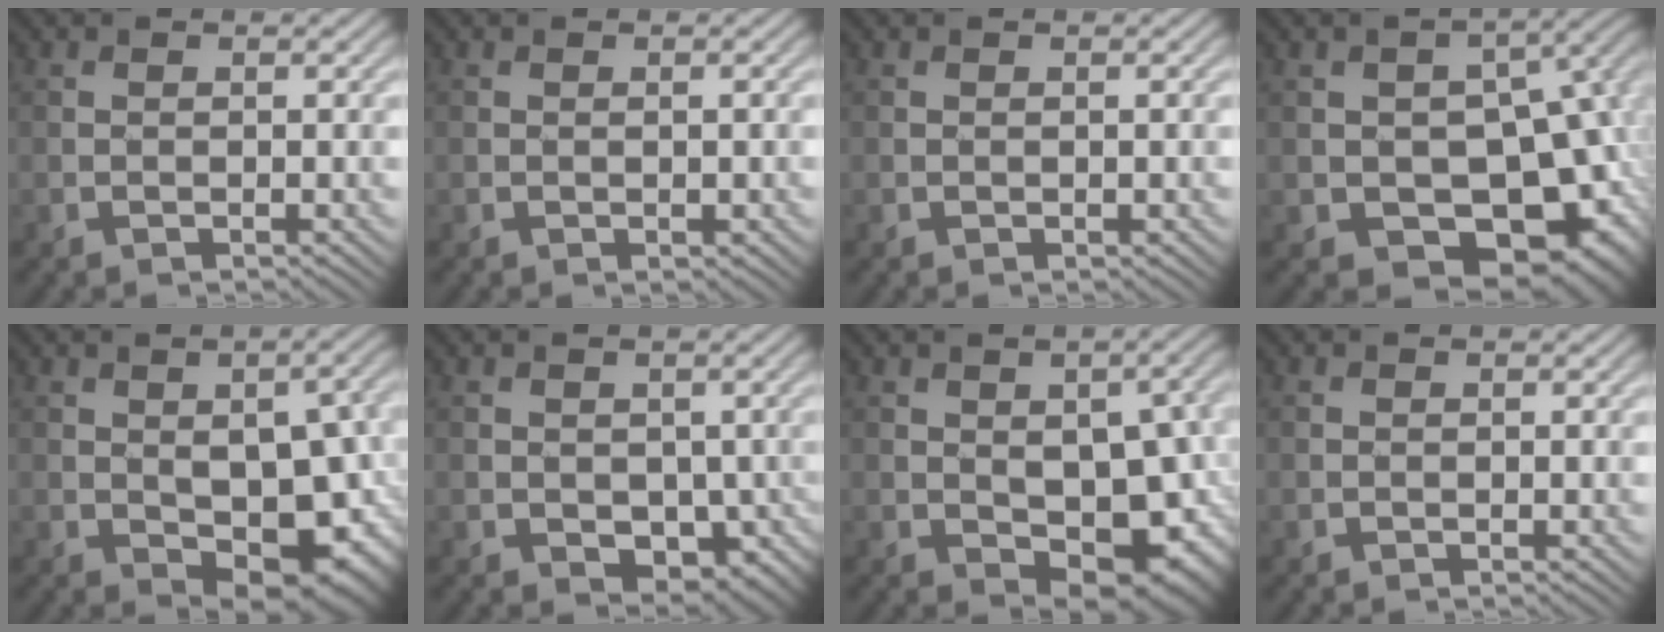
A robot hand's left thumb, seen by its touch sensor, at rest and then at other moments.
{"total": 0.8, "force": [-0.1, 0.2, 0.7], "torque": [-0.009, 0.002, 0.000]}
{"total": 0.0}
{"total": 16.5, "force": [-5.2, 11.2, 11.0], "torque": [-0.138, 0.008, -0.062]}
{"total": 13.7, "force": [-2.7, 7.6, 11.0], "torque": [-0.148, -0.029, -0.022]}
{"total": 5.8, "force": [-0.9, 4.2, 3.8], "torque": [-0.068, -0.032, -0.004]}
{"total": 12.4, "force": [-2.1, 7.2, 9.8], "torque": [-0.134, -0.029, -0.015]}
{"total": 0.0}